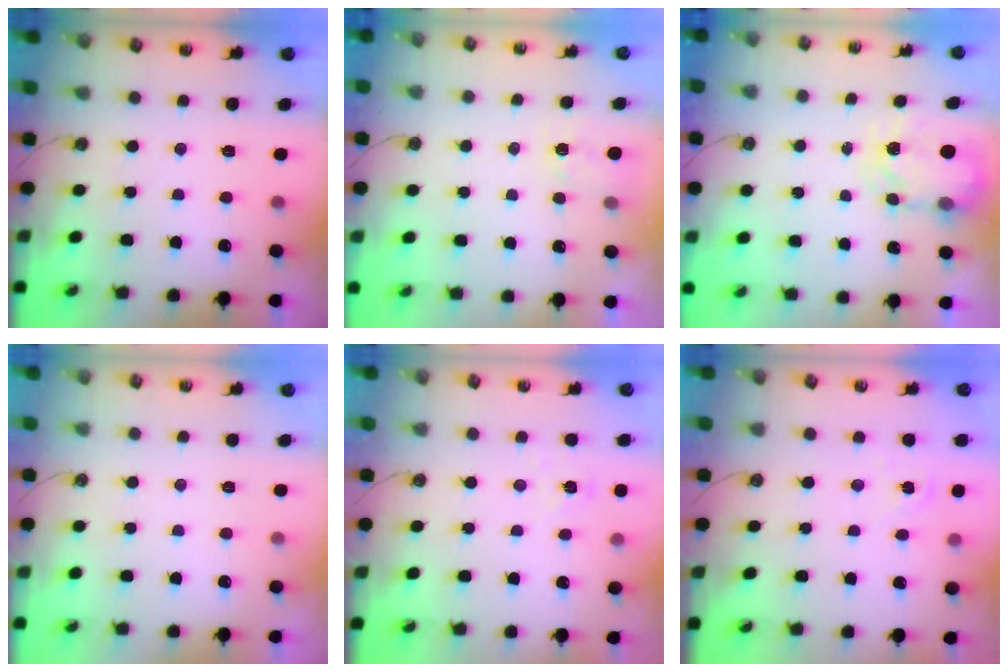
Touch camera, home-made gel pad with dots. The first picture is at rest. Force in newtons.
{"total": 2.7, "press": 2.6, "slide": 0.4}
{"total": 4.9, "press": 4.9, "slide": 0.1}
{"total": 0.0}
{"total": 5.8, "press": 5.8, "slide": 0.5}
{"total": 1.3, "press": 1.3, "slide": 0.2}